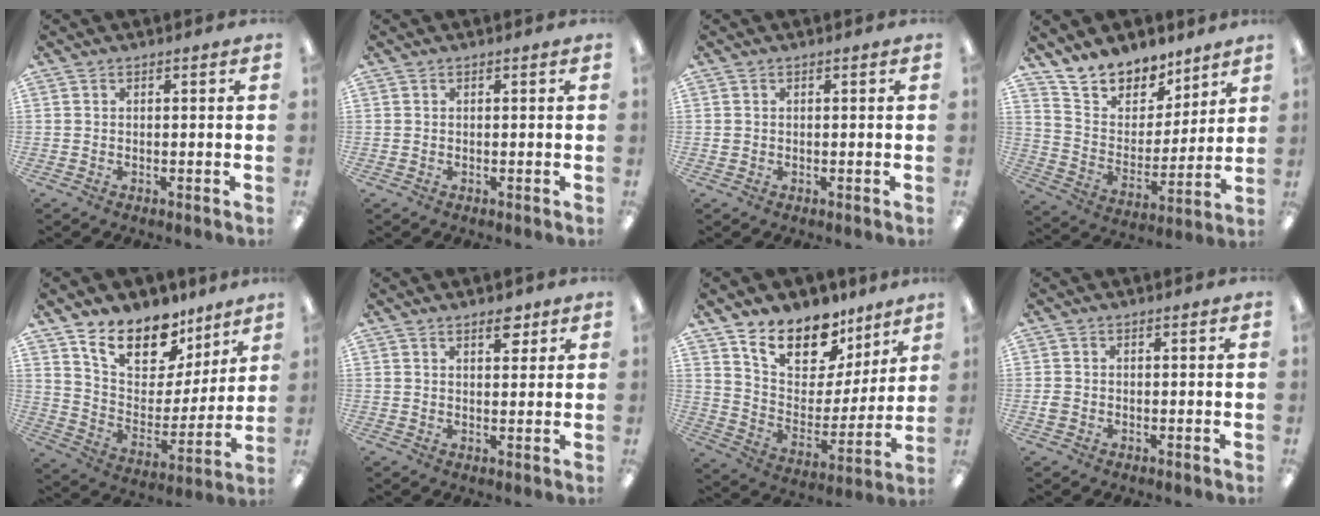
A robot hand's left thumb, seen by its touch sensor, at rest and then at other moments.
{"total": 0.0}
{"total": 0.7, "force": [0.2, 0.6, 0.0], "torque": [-0.001, 0.004, 0.002]}
{"total": 11.9, "force": [10.7, 5.1, 1.1], "torque": [-0.046, -0.092, 0.204]}
{"total": 16.8, "force": [12.4, 8.9, 7.1], "torque": [-0.140, -0.077, 0.226]}
{"total": 4.7, "force": [3.2, 2.2, 2.5], "torque": [-0.016, -0.017, 0.050]}
{"total": 16.3, "force": [12.0, 8.7, 6.7], "torque": [-0.131, -0.077, 0.221]}
{"total": 1.4, "force": [-0.3, 1.2, 0.6], "torque": [-0.011, 0.003, -0.007]}